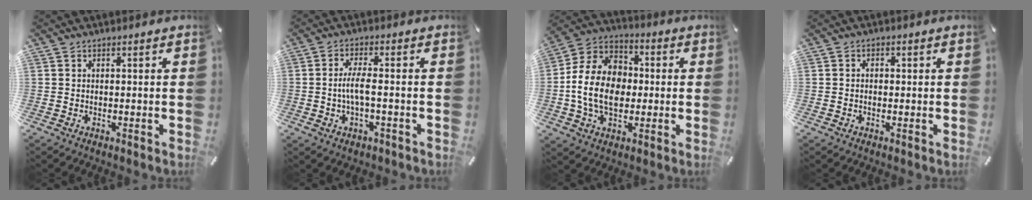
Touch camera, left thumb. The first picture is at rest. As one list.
[{"total": 5.6, "force": [-0.7, 1.8, 5.3], "torque": [-0.115, -0.004, -0.018]}, {"total": 14.7, "force": [-2.0, 11.3, 9.1], "torque": [-0.209, 0.022, -0.036]}, {"total": 1.3, "force": [-0.2, 1.0, 0.8], "torque": [-0.016, 0.005, -0.004]}]